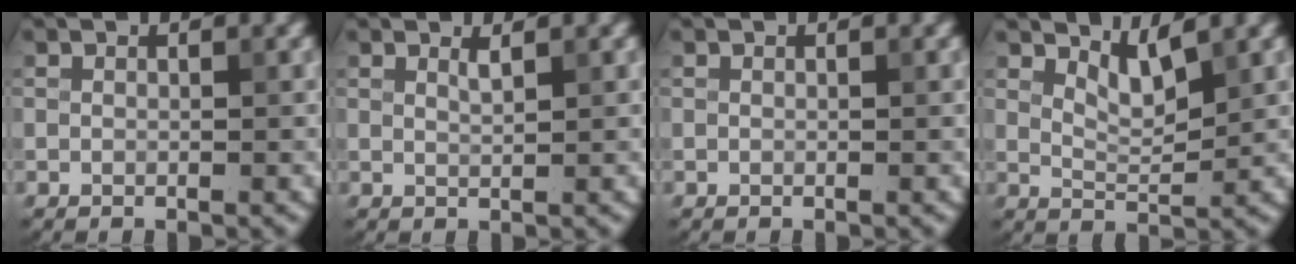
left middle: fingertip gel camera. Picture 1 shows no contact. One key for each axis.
{"total": 0.9, "fx": 0.6, "fy": 0.2, "fz": 0.6, "tx": -0.006, "ty": -0.002, "tz": 0.011}
{"total": 0.0}
{"total": 2.5, "fx": 1.8, "fy": 0.6, "fz": 1.6, "tx": -0.032, "ty": -0.012, "tz": 0.035}